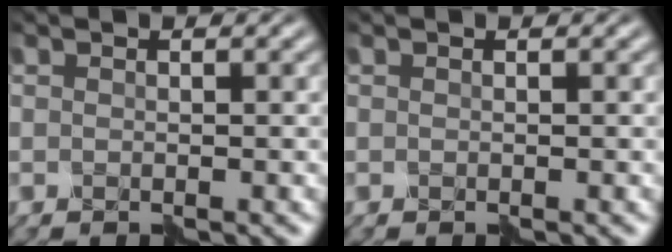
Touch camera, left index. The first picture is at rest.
{"total": 0.0}